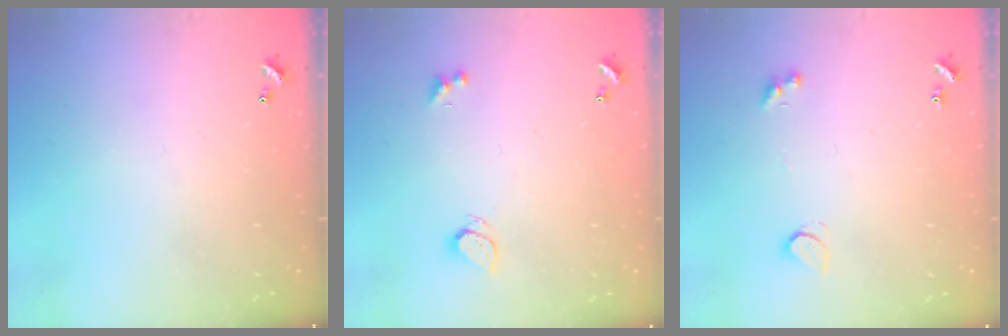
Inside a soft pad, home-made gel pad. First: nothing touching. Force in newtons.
{"total": 1.8, "press": 1.7, "slide": 0.6}
{"total": 1.7, "press": 1.6, "slide": 0.6}